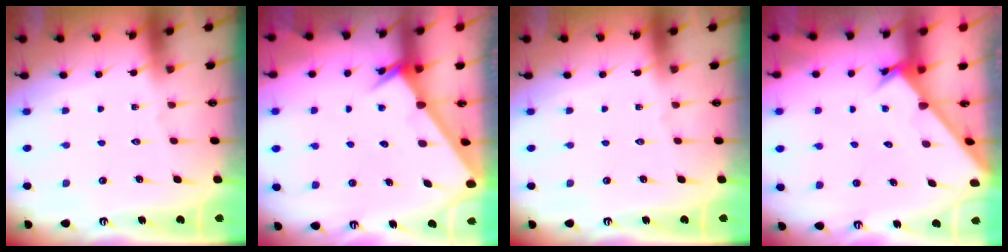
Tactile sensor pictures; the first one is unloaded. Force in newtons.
{"total": 2.5, "press": 2.5, "slide": 0.2}
{"total": 0.0}
{"total": 2.6, "press": 2.6, "slide": 0.3}